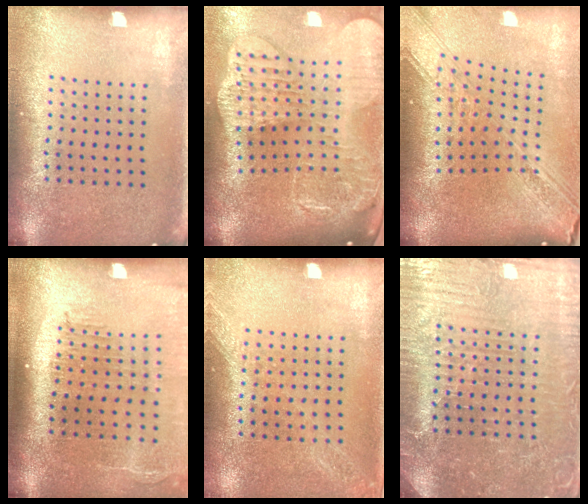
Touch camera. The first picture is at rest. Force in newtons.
{"total": 3.7, "press": 3.0, "slide": 2.3}
{"total": 3.5, "press": 2.6, "slide": 2.4}
{"total": 2.3, "press": 1.9, "slide": 1.3}
{"total": 1.2, "press": 1.2, "slide": 0.4}
{"total": 4.3, "press": 4.1, "slide": 1.2}